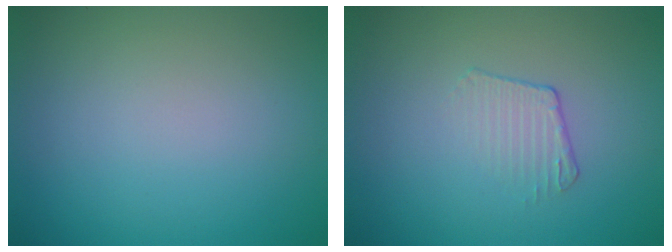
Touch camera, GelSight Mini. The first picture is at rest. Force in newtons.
{"total": 1.5, "press": 0.7, "slide": 1.4}